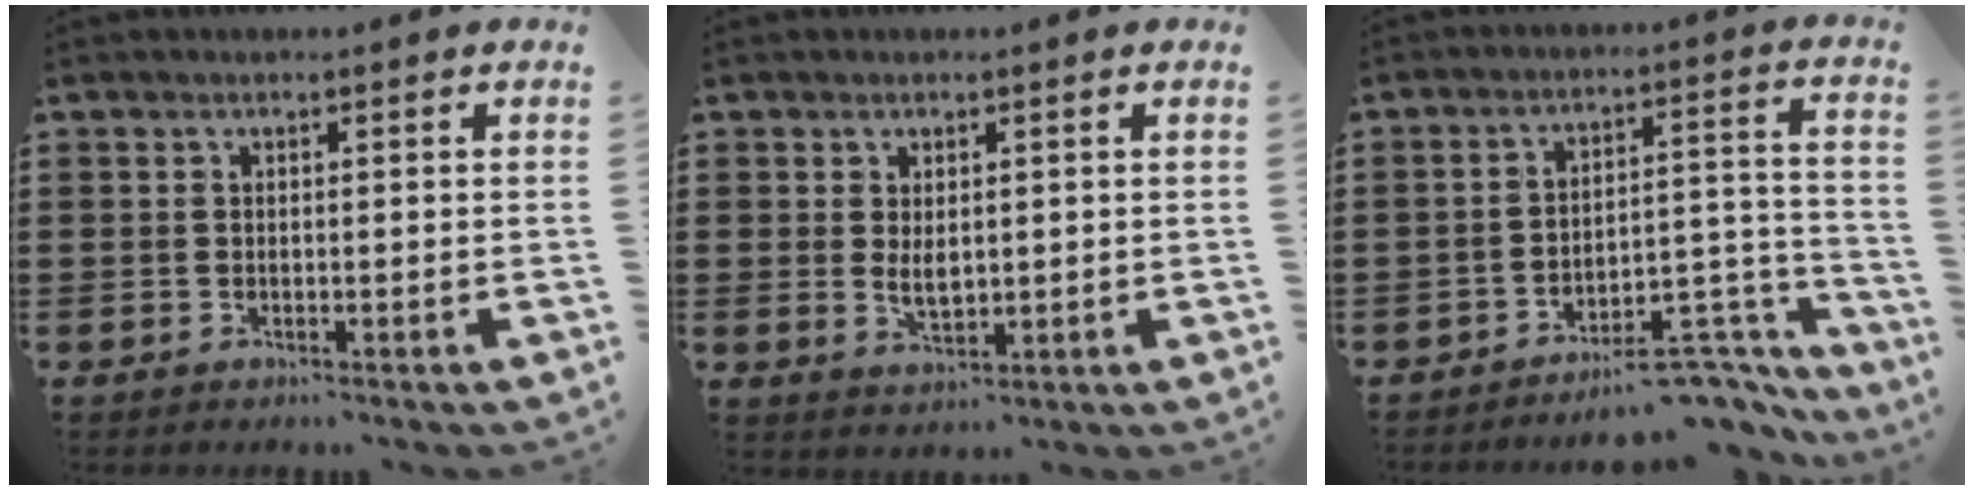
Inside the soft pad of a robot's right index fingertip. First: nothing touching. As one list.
[{"total": 2.8, "force": [0.4, 1.5, 2.4], "torque": [-0.039, 0.001, 0.006]}, {"total": 7.7, "force": [-6.6, 2.0, 3.2], "torque": [-0.035, 0.018, -0.125]}]